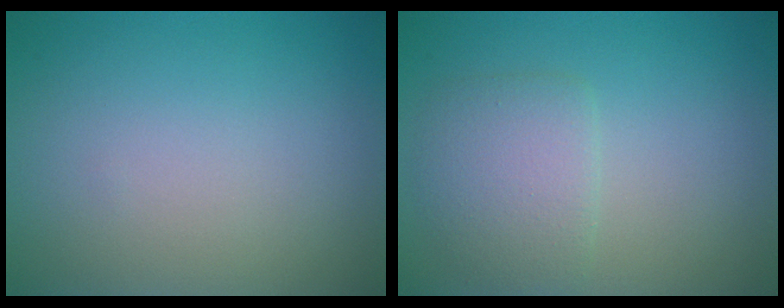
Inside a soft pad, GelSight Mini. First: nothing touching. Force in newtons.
{"total": 3.1, "press": 3.1, "slide": 0.3}